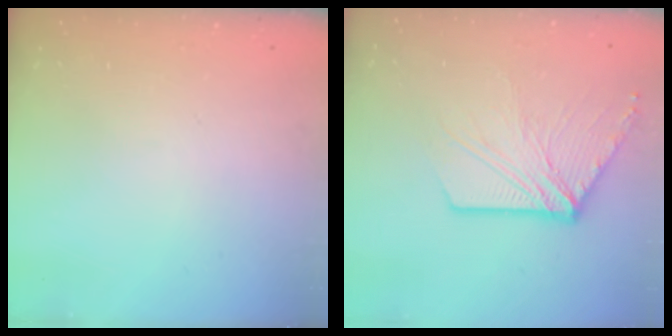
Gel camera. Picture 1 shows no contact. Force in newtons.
{"total": 12.7, "press": 12.7, "slide": 1.1}